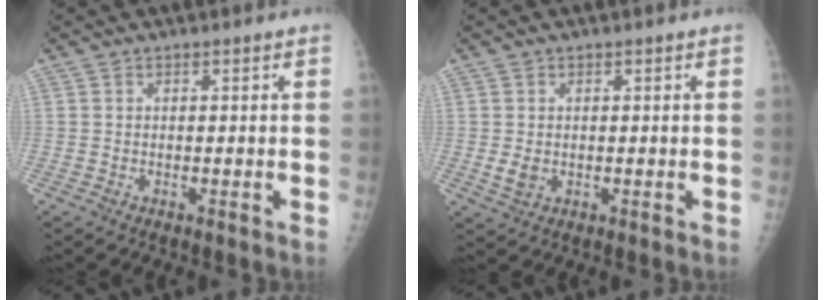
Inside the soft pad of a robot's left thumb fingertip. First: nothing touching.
{"total": 2.9, "force": [-0.1, 2.3, 1.8], "torque": [-0.028, -0.003, 0.003]}